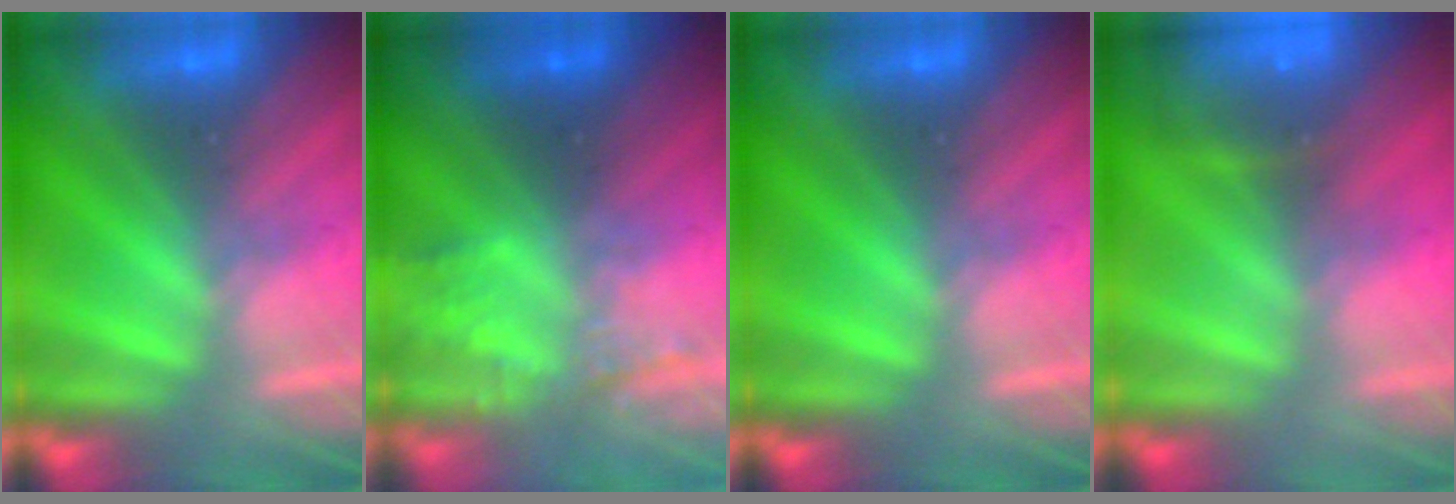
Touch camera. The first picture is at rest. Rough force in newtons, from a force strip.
{"total": 2.3}
{"total": 0.0}
{"total": 8.0}